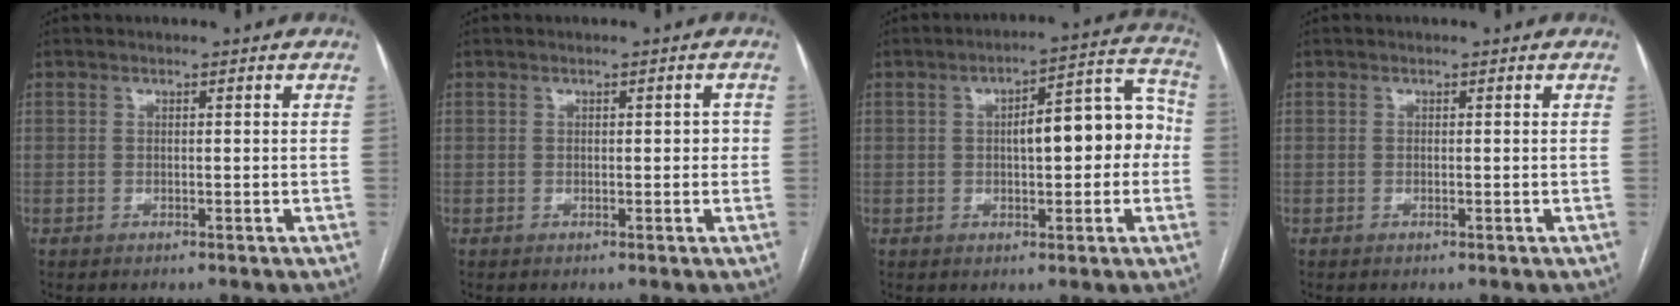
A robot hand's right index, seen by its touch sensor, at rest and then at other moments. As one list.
[{"total": 1.5, "force": [0.0, 0.9, 1.3], "torque": [-0.011, 0.010, -0.001]}, {"total": 11.0, "force": [0.1, 3.7, 10.4], "torque": [-0.134, 0.047, 0.005]}, {"total": 0.0}]